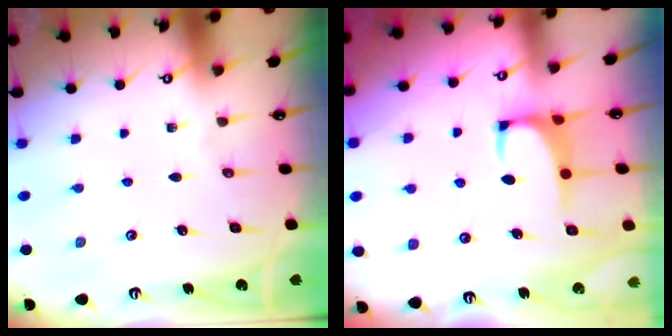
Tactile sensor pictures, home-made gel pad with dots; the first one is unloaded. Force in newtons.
{"total": 1.2, "press": 1.0, "slide": 0.7}